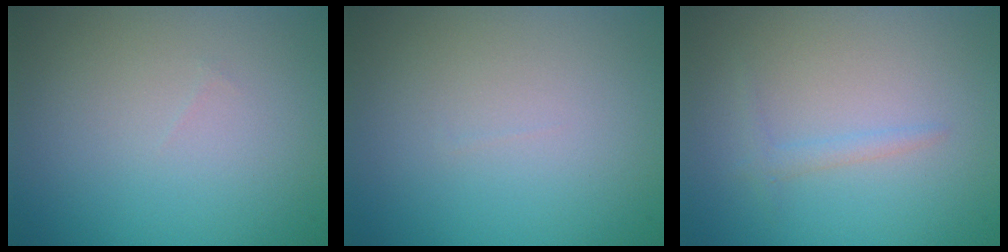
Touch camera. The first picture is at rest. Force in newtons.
{"total": 0.0}
{"total": 1.0, "press": 1.0, "slide": 0.1}